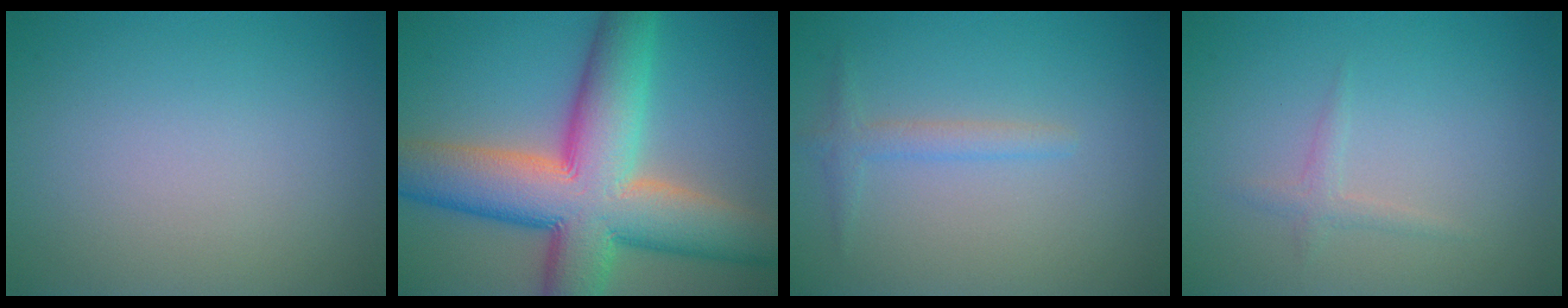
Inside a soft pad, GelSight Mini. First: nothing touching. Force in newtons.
{"total": 13.9, "press": 13.8, "slide": 0.6}
{"total": 1.6, "press": 1.6, "slide": 0.1}
{"total": 1.1, "press": 1.0, "slide": 0.1}